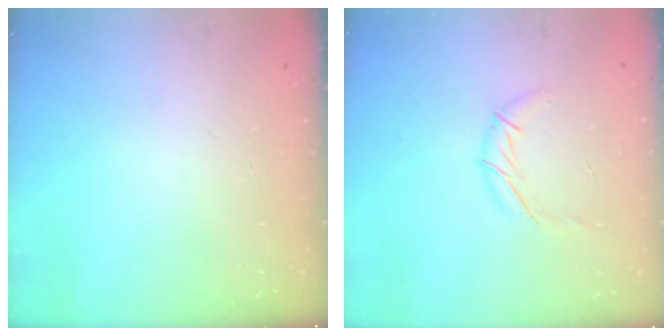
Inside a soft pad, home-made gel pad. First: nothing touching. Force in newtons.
{"total": 6.8, "press": 6.8, "slide": 0.5}